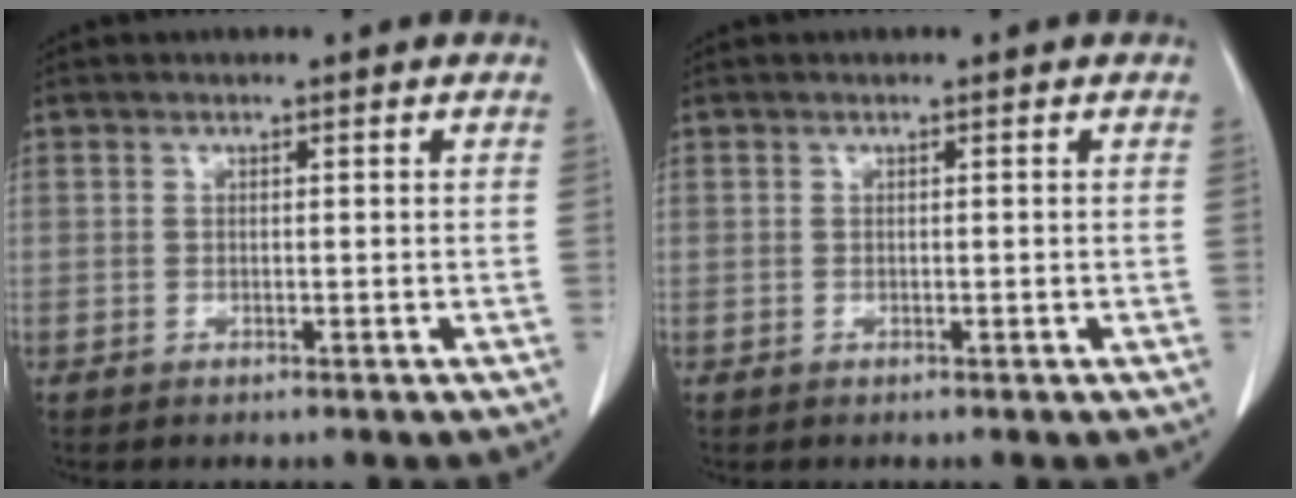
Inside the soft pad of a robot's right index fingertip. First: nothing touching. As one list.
[{"total": 0.0}]